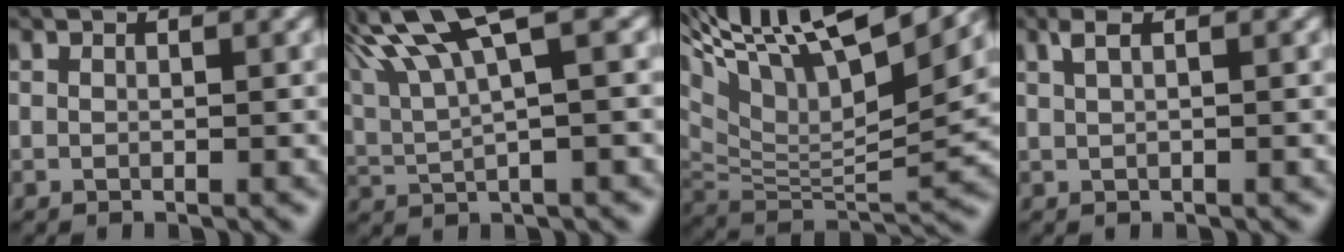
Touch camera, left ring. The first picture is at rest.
{"total": 9.0, "force": [4.7, 2.0, 7.4], "torque": [-0.159, 0.027, 0.097]}
{"total": 15.1, "force": [8.4, 5.8, 11.2], "torque": [-0.215, 0.048, 0.157]}
{"total": 1.0, "force": [0.2, 0.1, 0.9], "torque": [-0.026, 0.003, 0.016]}